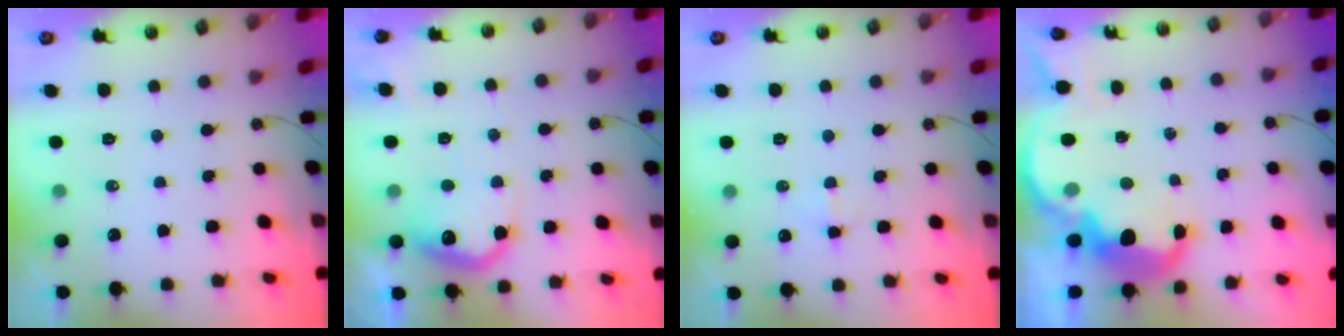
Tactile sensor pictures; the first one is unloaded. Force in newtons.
{"total": 14.9, "press": 14.9, "slide": 0.8}
{"total": 2.2, "press": 2.1, "slide": 0.8}
{"total": 10.2, "press": 10.2, "slide": 0.8}